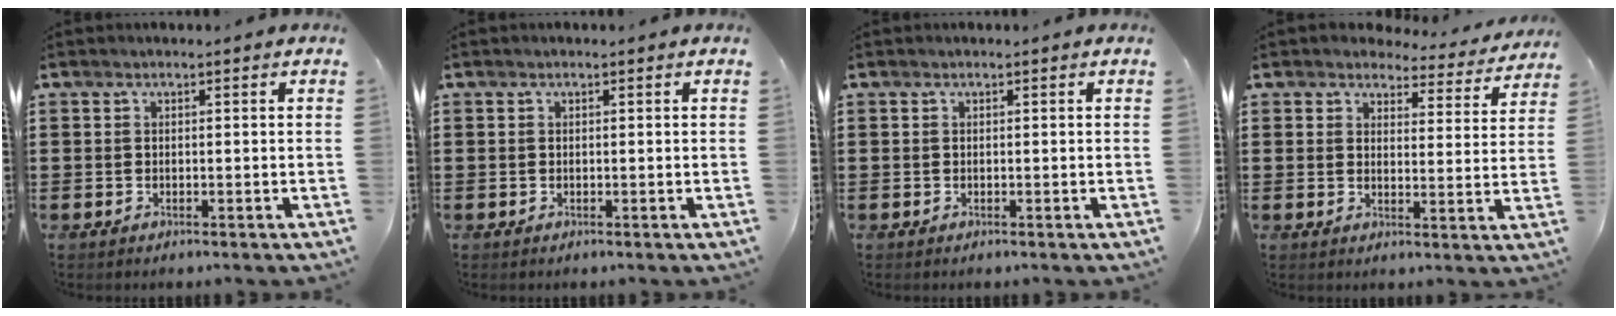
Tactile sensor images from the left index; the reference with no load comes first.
{"total": 0.0}
{"total": 0.0}
{"total": 3.9, "force": [3.7, 0.9, 0.9], "torque": [-0.029, -0.019, 0.062]}